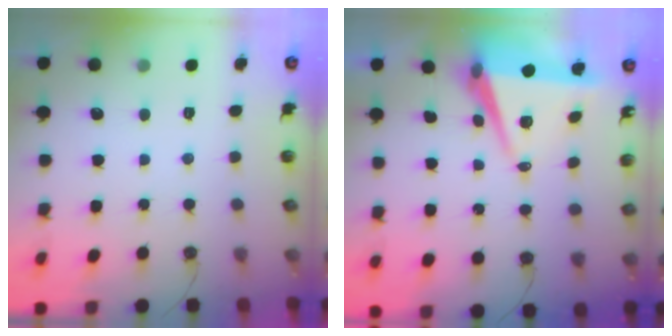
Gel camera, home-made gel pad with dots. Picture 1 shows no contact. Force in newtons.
{"total": 8.7, "press": 7.5, "slide": 4.3}